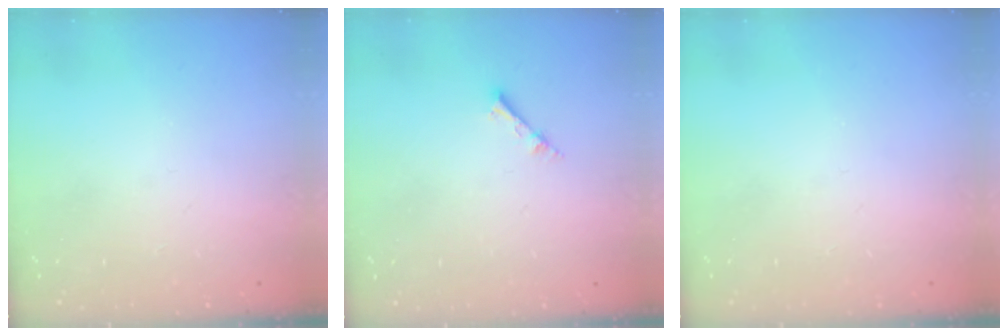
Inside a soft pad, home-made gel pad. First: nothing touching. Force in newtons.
{"total": 2.1, "press": 2.1, "slide": 0.3}
{"total": 0.0}